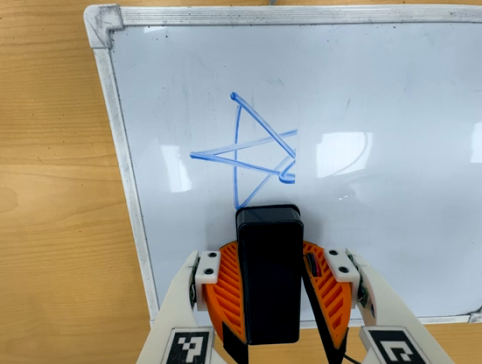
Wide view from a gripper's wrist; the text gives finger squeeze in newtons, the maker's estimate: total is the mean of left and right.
{"total": 9.0, "left": 9.1, "right": 8.8}